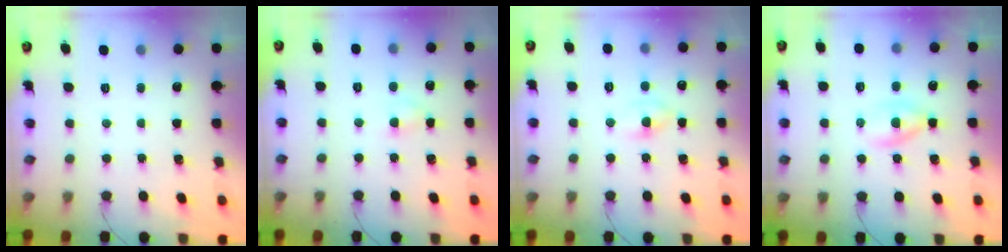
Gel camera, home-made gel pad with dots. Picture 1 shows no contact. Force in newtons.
{"total": 2.6, "press": 2.4, "slide": 1.1}
{"total": 2.2, "press": 1.9, "slide": 1.1}
{"total": 3.2, "press": 3.0, "slide": 1.1}